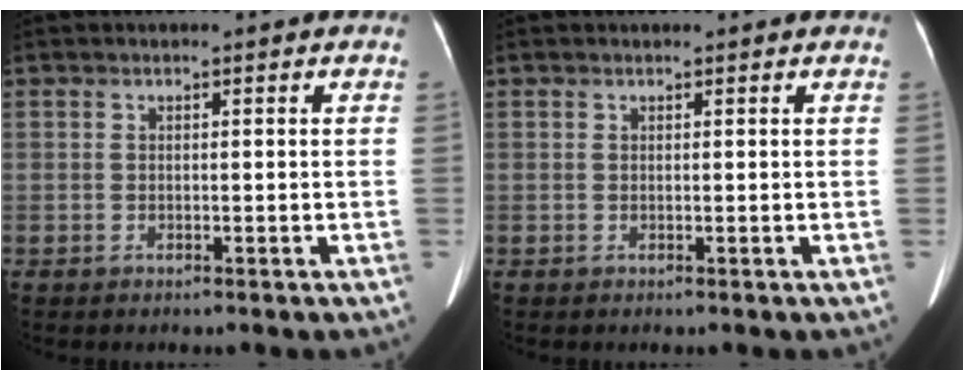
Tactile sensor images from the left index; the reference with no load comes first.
{"total": 1.1, "force": [1.0, 0.2, 0.2], "torque": [-0.010, 0.013, 0.012]}